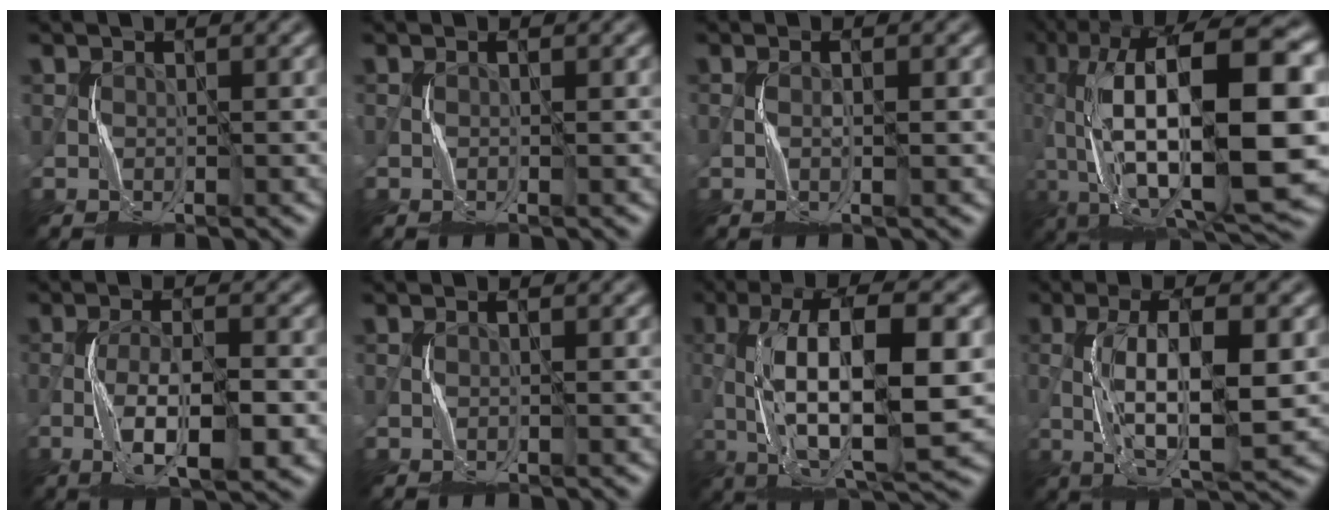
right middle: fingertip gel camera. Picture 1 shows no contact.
{"total": 0.6, "force": [-0.1, -0.4, -0.4], "torque": [0.005, -0.001, -0.002]}
{"total": 1.0, "force": [0.0, -0.3, 0.9], "torque": [-0.019, -0.003, 0.000]}
{"total": 18.4, "force": [-0.6, 7.4, 16.8], "torque": [-0.314, 0.026, -0.015]}
{"total": 6.7, "force": [-2.6, 1.8, 5.9], "torque": [-0.115, -0.001, -0.044]}
{"total": 0.5, "force": [-0.2, -0.3, -0.4], "torque": [0.005, -0.002, -0.002]}
{"total": 12.1, "force": [-0.6, 4.0, 11.4], "torque": [-0.201, 0.008, -0.009]}
{"total": 8.5, "force": [-0.5, 2.5, 8.1], "torque": [-0.154, 0.002, -0.006]}